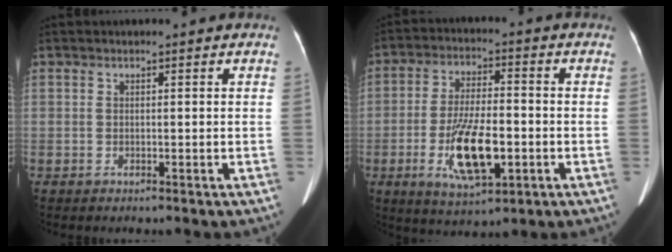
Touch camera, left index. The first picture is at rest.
{"total": 11.5, "force": [-3.4, 3.7, 10.4], "torque": [-0.201, -0.008, -0.054]}